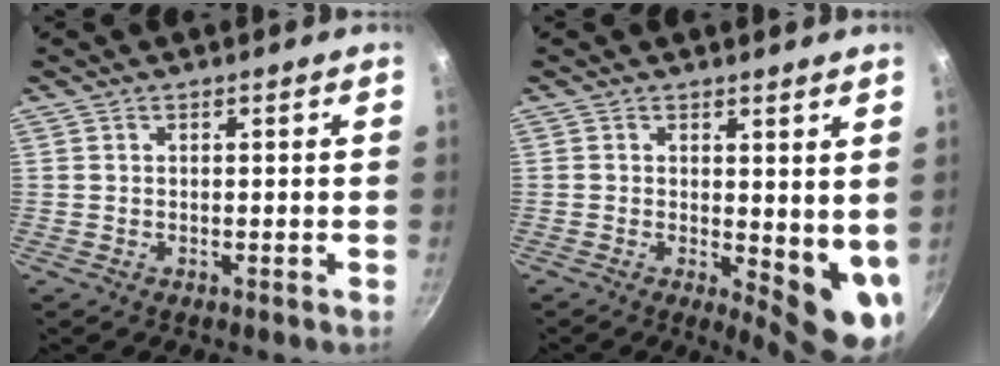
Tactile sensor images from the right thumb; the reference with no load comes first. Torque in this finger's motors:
{"motor_torque": [-0.01, 0.97, 1.46, -0.22, 0.14]}